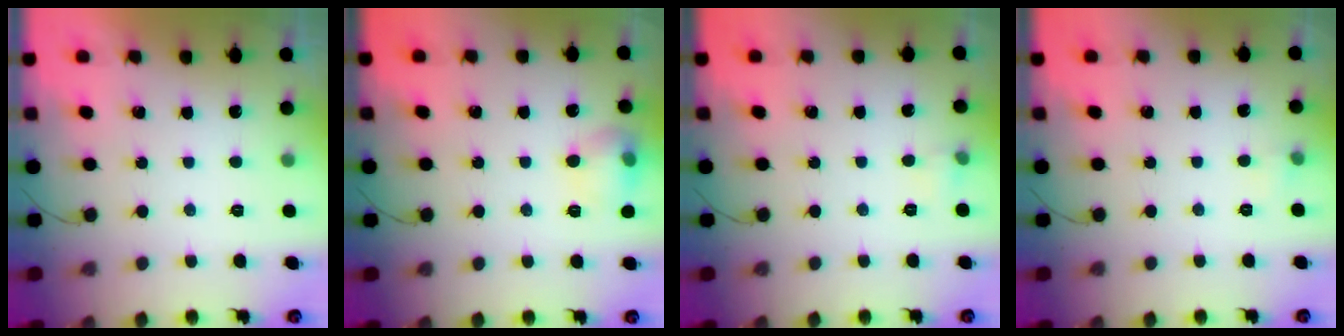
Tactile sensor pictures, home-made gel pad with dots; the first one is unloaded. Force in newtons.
{"total": 9.1, "press": 9.1, "slide": 1.0}
{"total": 3.8, "press": 3.5, "slide": 1.3}
{"total": 3.2, "press": 3.0, "slide": 1.1}